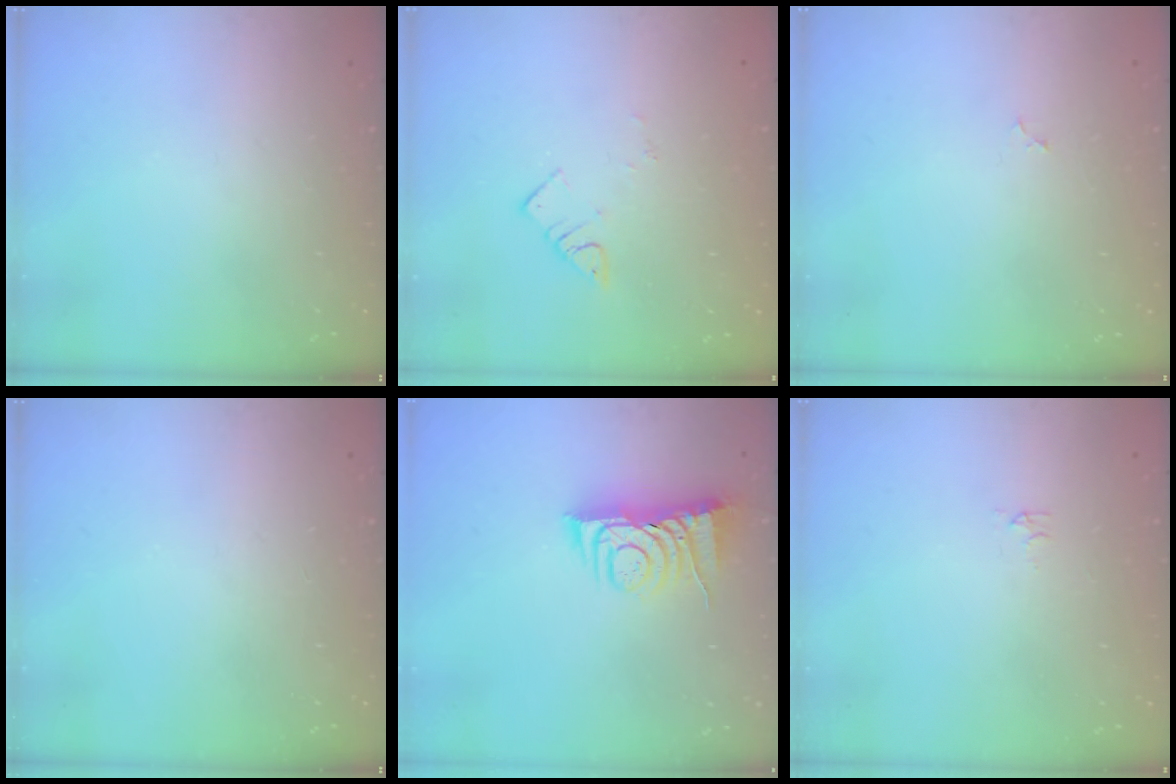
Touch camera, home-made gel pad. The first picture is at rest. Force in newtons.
{"total": 3.6, "press": 3.6, "slide": 0.3}
{"total": 2.3, "press": 2.3, "slide": 0.2}
{"total": 0.0}
{"total": 7.3, "press": 7.2, "slide": 0.8}
{"total": 2.9, "press": 2.9, "slide": 0.5}